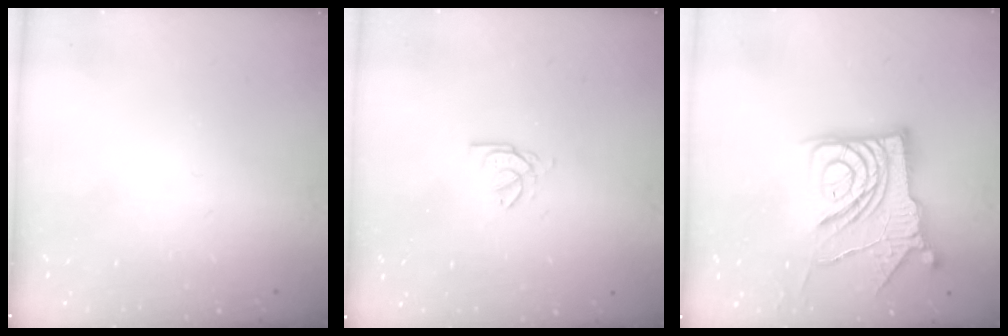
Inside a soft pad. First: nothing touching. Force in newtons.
{"total": 2.7, "press": 2.7, "slide": 0.4}
{"total": 14.3, "press": 14.2, "slide": 1.7}